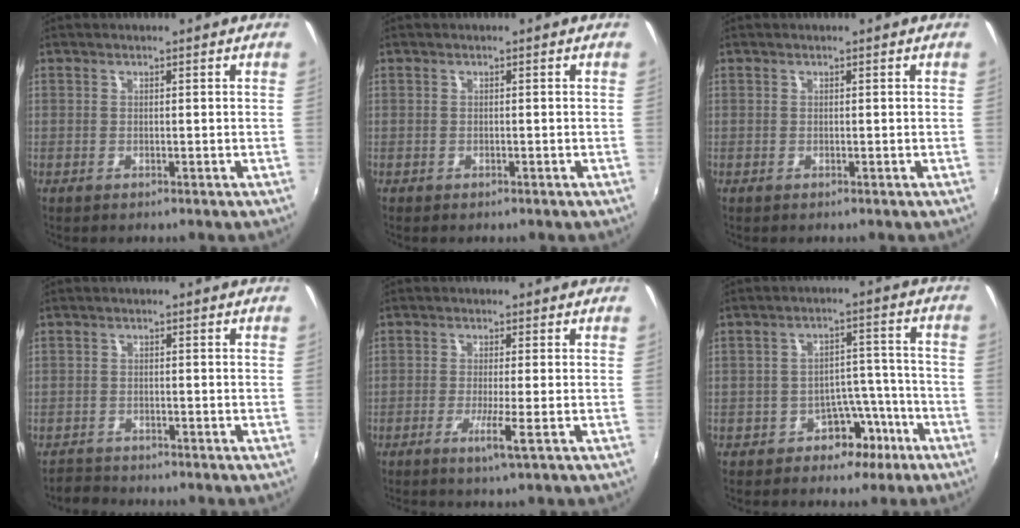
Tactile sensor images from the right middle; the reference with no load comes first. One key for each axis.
{"total": 0.5, "fx": -0.4, "fy": 0.4, "fz": 0.1, "tx": -0.005, "ty": -0.001, "tz": -0.005}
{"total": 0.0}
{"total": 2.3, "fx": -2.2, "fy": 0.6, "fz": -0.3, "tx": -0.004, "ty": 0.002, "tz": -0.045}
{"total": 3.5, "fx": -1.4, "fy": -0.9, "fz": 3.0, "tx": -0.065, "ty": -0.009, "tz": -0.029}
{"total": 6.8, "fx": -4.3, "fy": 4.7, "fz": 2.6, "tx": -0.035, "ty": 0.035, "tz": -0.050}